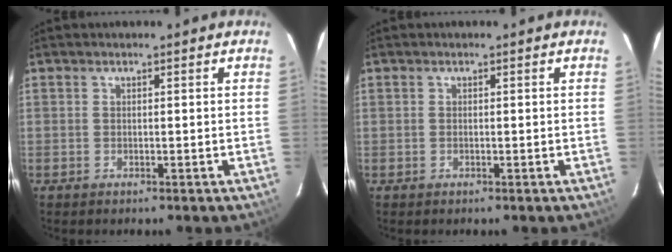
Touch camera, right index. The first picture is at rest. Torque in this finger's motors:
{"motor_torque": [0.23, 0.18, 0.01, 0.00]}